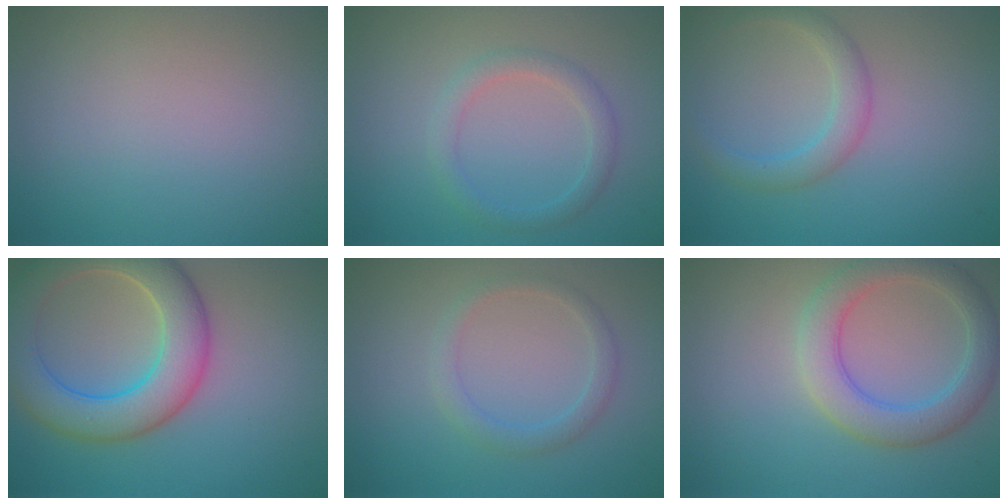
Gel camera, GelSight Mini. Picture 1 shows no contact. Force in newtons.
{"total": 2.1, "press": 2.1, "slide": 0.1}
{"total": 2.5, "press": 2.5, "slide": 0.1}
{"total": 7.7, "press": 7.7, "slide": 0.3}
{"total": 1.8, "press": 1.8, "slide": 0.0}
{"total": 4.6, "press": 4.6, "slide": 0.6}